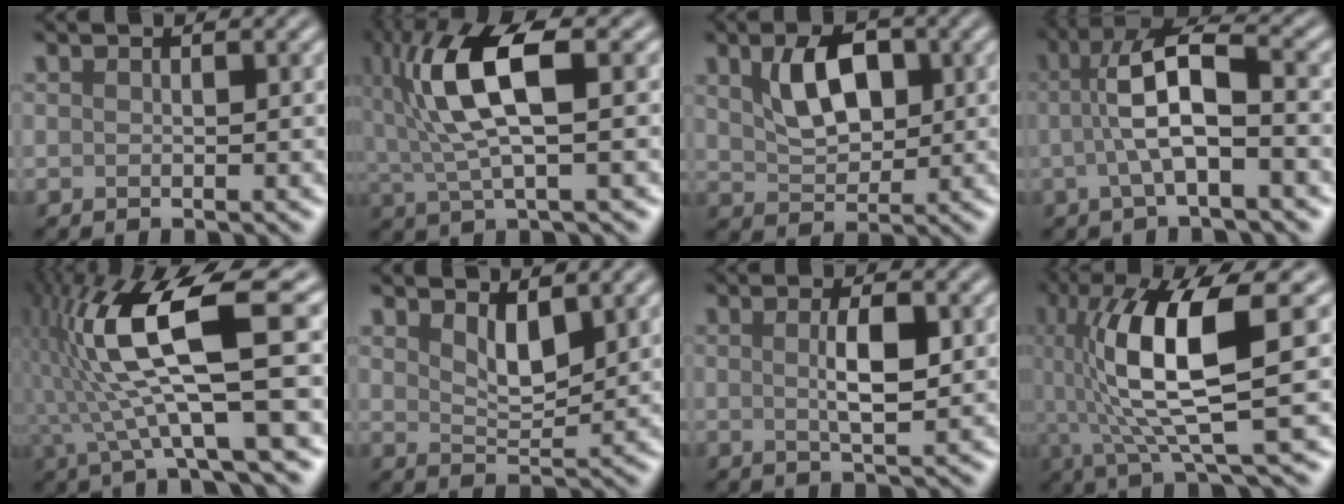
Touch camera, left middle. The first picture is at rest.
{"total": 8.4, "force": [1.9, 2.6, 7.7], "torque": [-0.166, 0.005, 0.034]}
{"total": 5.1, "force": [1.5, 3.0, 3.7], "torque": [-0.075, 0.004, 0.028]}
{"total": 6.2, "force": [-0.3, 1.7, 6.0], "torque": [-0.106, 0.016, -0.012]}
{"total": 11.0, "force": [0.6, 2.4, 10.7], "torque": [-0.210, 0.016, 0.012]}
{"total": 2.9, "force": [1.7, 1.2, 2.0], "torque": [-0.041, -0.009, 0.033]}
{"total": 3.3, "force": [0.3, 0.8, 3.2], "torque": [-0.060, 0.000, 0.006]}
{"total": 10.1, "force": [1.0, 2.5, 9.7], "torque": [-0.167, 0.006, 0.021]}